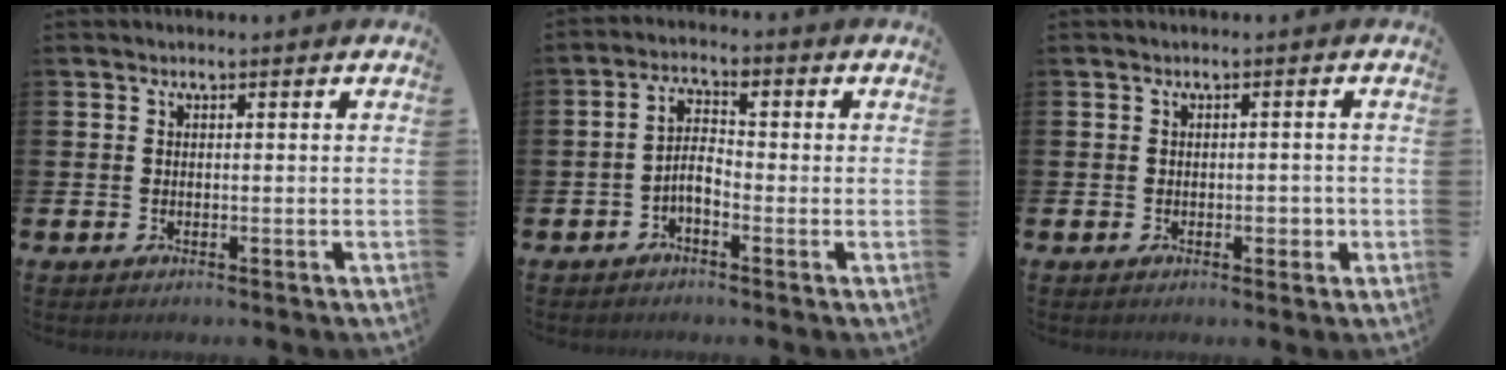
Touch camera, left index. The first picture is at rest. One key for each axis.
{"total": 3.6, "fx": -1.2, "fy": 1.6, "fz": 2.9, "tx": -0.053, "ty": 0.012, "tz": -0.025}
{"total": 1.7, "fx": -0.5, "fy": 1.0, "fz": 1.4, "tx": -0.016, "ty": -0.002, "tz": -0.010}